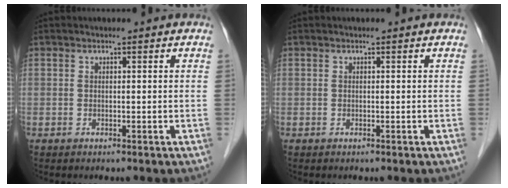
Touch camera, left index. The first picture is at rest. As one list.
[{"total": 0.0}]